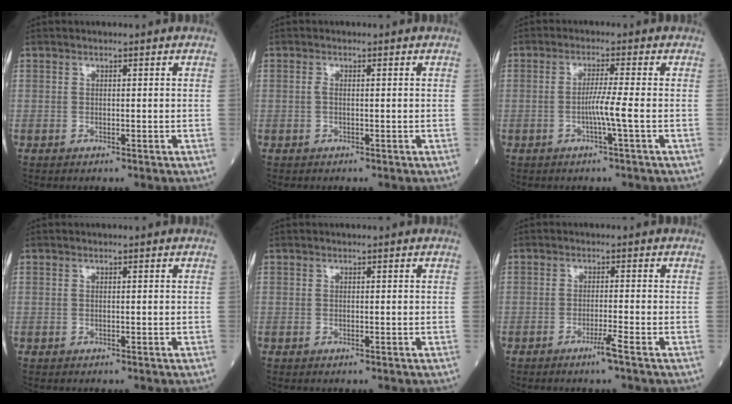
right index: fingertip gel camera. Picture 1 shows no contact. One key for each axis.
{"total": 0.9, "fx": 0.0, "fy": 0.3, "fz": 0.8, "tx": -0.019, "ty": 0.000, "tz": -0.002}
{"total": 3.5, "fx": -1.0, "fy": -1.0, "fz": 3.2, "tx": -0.058, "ty": -0.003, "tz": -0.020}
{"total": 0.0}
{"total": 0.0}
{"total": 2.6, "fx": -1.7, "fy": -0.7, "fz": 1.8, "tx": -0.031, "ty": -0.005, "tz": -0.034}